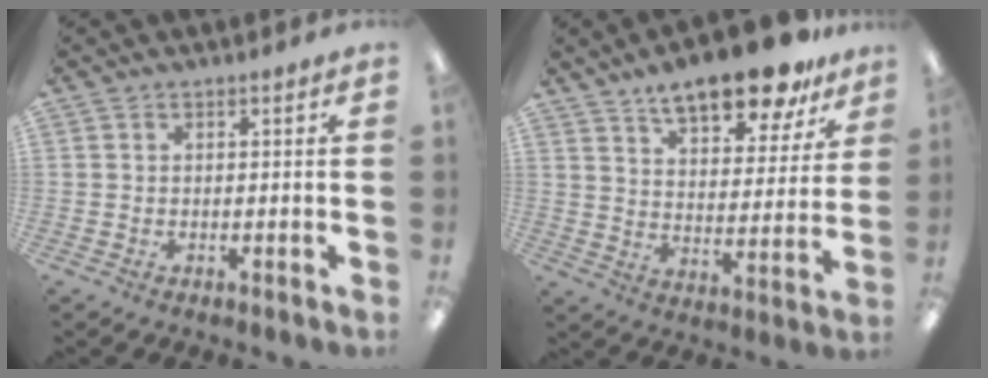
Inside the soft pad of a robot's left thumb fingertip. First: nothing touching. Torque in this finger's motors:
{"motor_torque": [0.32, 0.30, 1.49, -1.28, 0.06]}